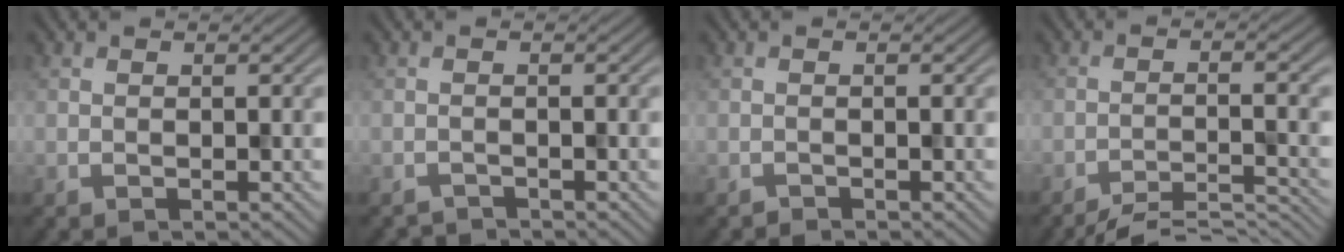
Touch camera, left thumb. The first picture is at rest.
{"total": 1.3, "force": [-1.3, 0.1, 0.0], "torque": [0.002, -0.002, -0.027]}
{"total": 0.6, "force": [-0.6, 0.1, 0.0], "torque": [0.000, 0.000, -0.014]}
{"total": 6.6, "force": [-5.4, 0.9, 3.7], "torque": [-0.069, 0.003, -0.079]}